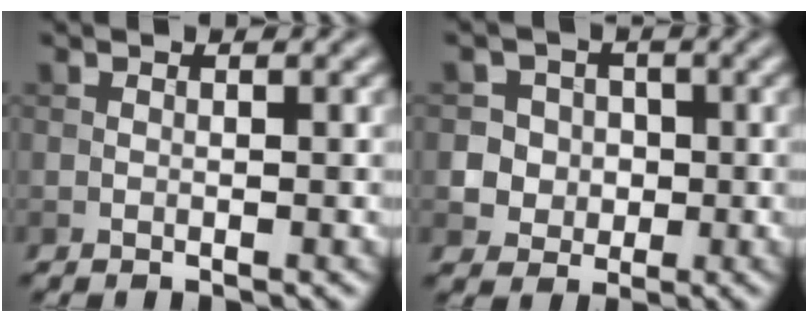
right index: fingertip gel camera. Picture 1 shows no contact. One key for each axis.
{"total": 5.8, "fx": -0.2, "fy": 5.7, "fz": 1.3, "tx": -0.012, "ty": 0.022, "tz": -0.011}